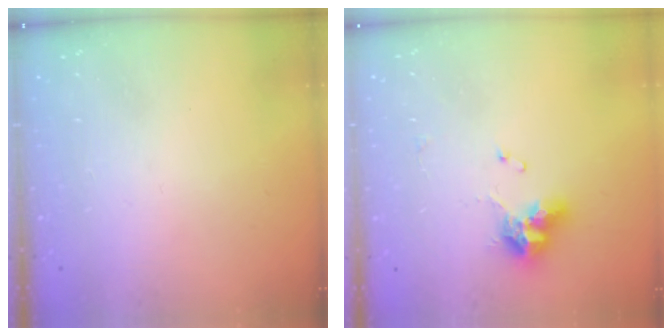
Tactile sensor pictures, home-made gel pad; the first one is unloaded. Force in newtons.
{"total": 9.0, "press": 9.0, "slide": 0.5}